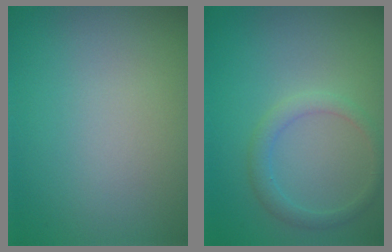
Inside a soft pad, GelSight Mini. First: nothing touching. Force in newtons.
{"total": 1.9, "press": 1.9, "slide": 0.1}